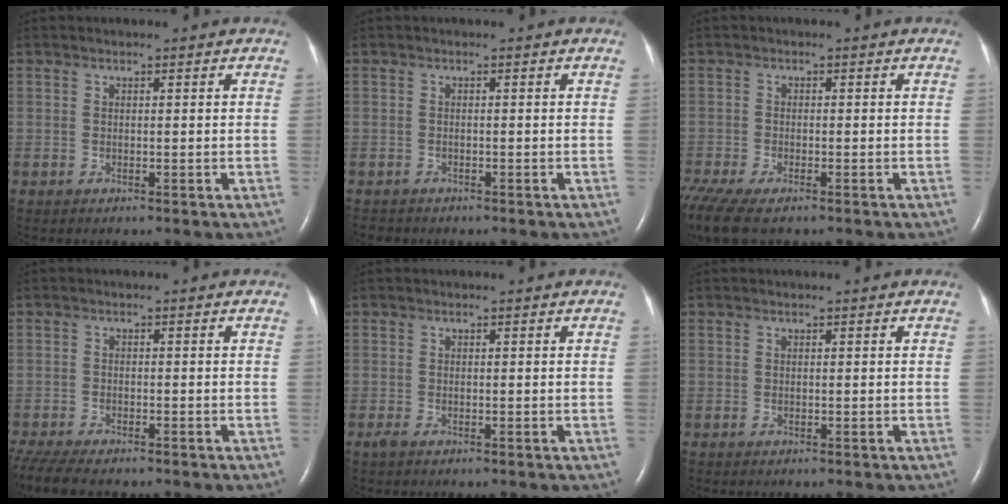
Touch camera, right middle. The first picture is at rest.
{"total": 1.3, "force": [-1.2, 0.5, -0.1], "torque": [-0.001, -0.002, -0.019]}
{"total": 9.0, "force": [-6.5, 2.8, 5.6], "torque": [-0.124, -0.015, -0.111]}
{"total": 9.0, "force": [-7.3, 2.3, 4.6], "torque": [-0.089, -0.015, -0.122]}
{"total": 0.7, "force": [-0.5, 0.1, 0.5], "torque": [-0.017, -0.004, -0.010]}
{"total": 0.0}